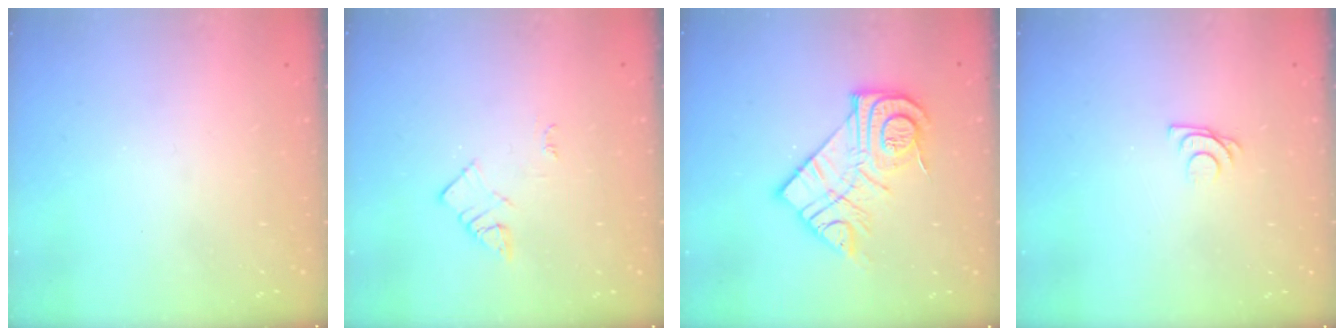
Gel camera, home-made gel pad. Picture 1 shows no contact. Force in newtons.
{"total": 3.0, "press": 3.0, "slide": 0.4}
{"total": 16.3, "press": 16.2, "slide": 1.1}
{"total": 6.1, "press": 6.0, "slide": 0.7}